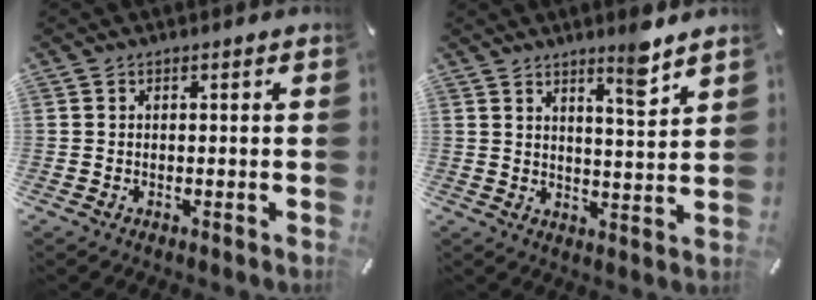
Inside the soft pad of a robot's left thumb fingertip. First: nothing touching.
{"total": 6.9, "force": [5.6, 0.5, 4.0], "torque": [-0.053, -0.043, 0.090]}